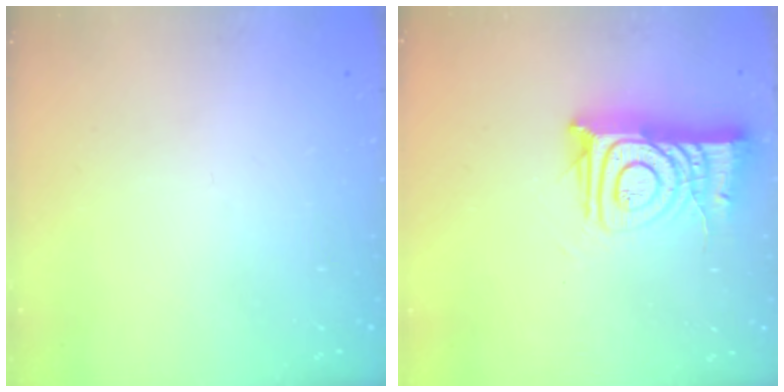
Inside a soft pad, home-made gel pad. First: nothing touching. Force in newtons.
{"total": 15.9, "press": 15.9, "slide": 1.7}